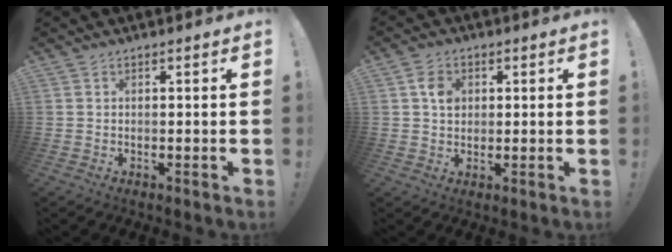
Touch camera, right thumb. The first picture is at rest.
{"total": 5.3, "force": [1.2, 4.0, 3.3], "torque": [-0.047, 0.005, 0.022]}